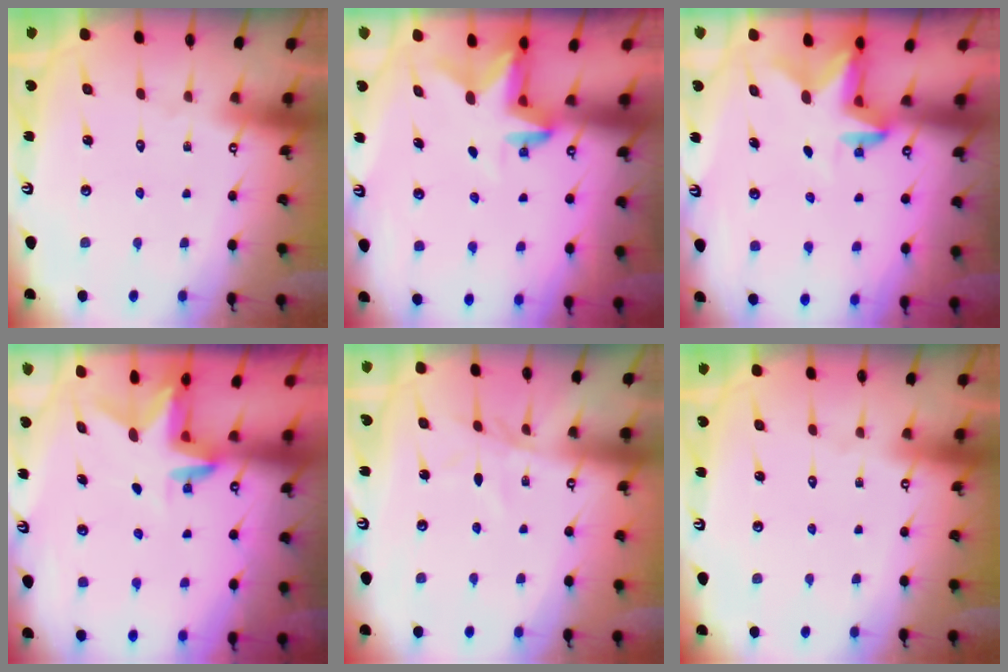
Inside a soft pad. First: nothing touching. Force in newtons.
{"total": 3.0, "press": 3.0, "slide": 0.3}
{"total": 2.7, "press": 2.7, "slide": 0.5}
{"total": 2.9, "press": 2.9, "slide": 0.2}
{"total": 4.4, "press": 4.4, "slide": 0.5}
{"total": 0.0}